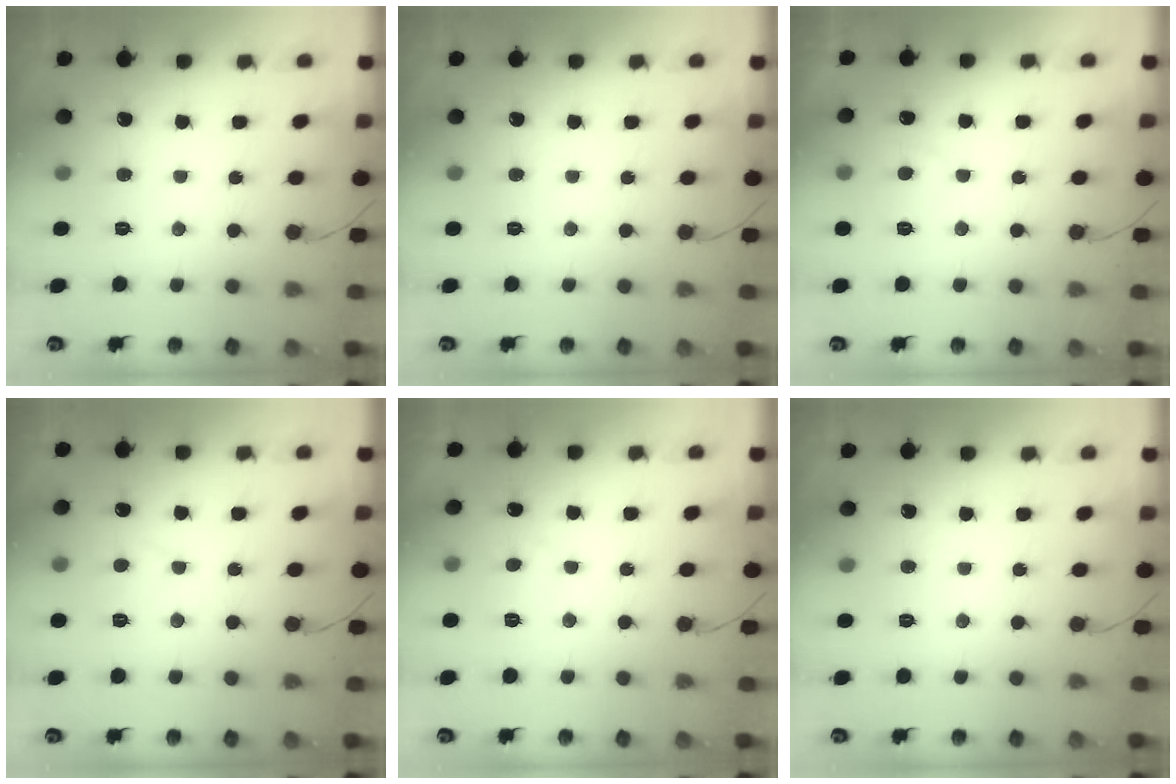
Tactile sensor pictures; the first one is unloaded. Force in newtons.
{"total": 0.0}
{"total": 2.1, "press": 2.0, "slide": 0.6}
{"total": 3.0, "press": 3.0, "slide": 0.2}
{"total": 2.6, "press": 2.5, "slide": 0.7}
{"total": 0.0}